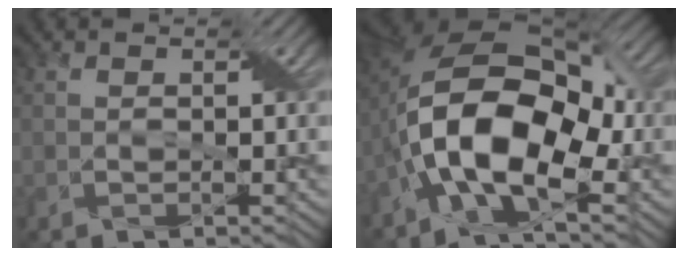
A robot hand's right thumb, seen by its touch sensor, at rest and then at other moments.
{"total": 14.9, "force": [-3.1, 7.1, 12.7], "torque": [-0.239, 0.004, -0.071]}